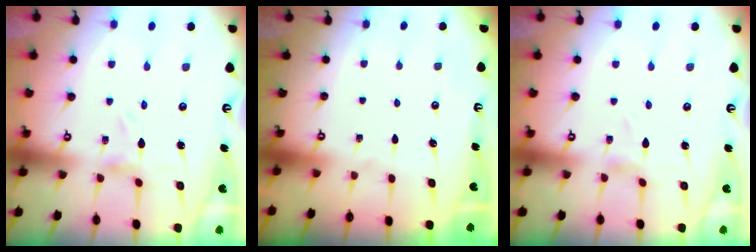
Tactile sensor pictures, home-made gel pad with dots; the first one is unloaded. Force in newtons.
{"total": 0.0}
{"total": 0.8, "press": 0.8, "slide": 0.1}